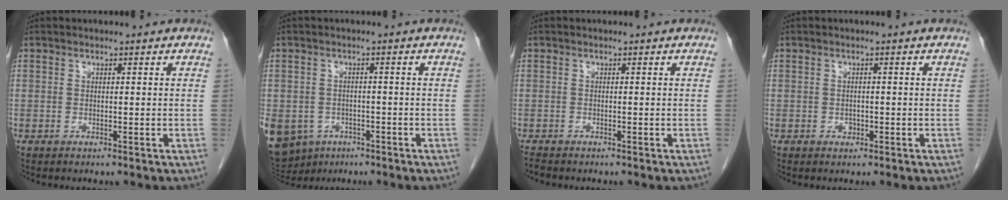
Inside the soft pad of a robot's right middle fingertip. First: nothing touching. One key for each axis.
{"total": 13.5, "fx": -7.0, "fy": 10.6, "fz": 4.6, "tx": -0.142, "ty": -0.006, "tz": -0.091}
{"total": 1.0, "fx": -0.9, "fy": 0.2, "fz": 0.3, "tx": -0.014, "ty": -0.003, "tz": -0.016}
{"total": 0.9, "fx": -0.4, "fy": 0.7, "fz": 0.4, "tx": -0.007, "ty": 0.002, "tz": -0.004}